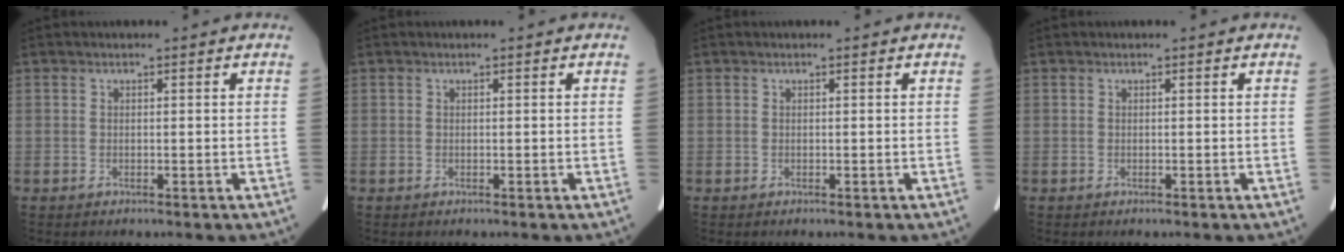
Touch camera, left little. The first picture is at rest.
{"total": 0.0}
{"total": 0.0}
{"total": 0.0}